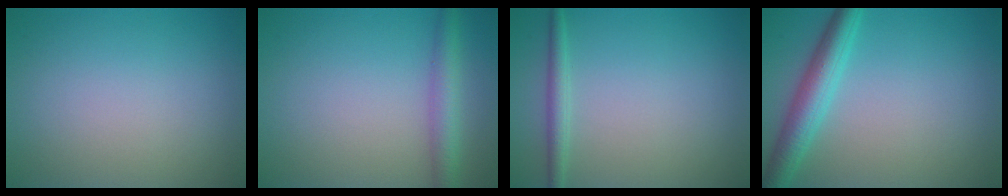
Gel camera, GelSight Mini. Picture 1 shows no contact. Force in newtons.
{"total": 3.0, "press": 3.0, "slide": 0.1}
{"total": 1.7, "press": 1.7, "slide": 0.0}
{"total": 4.3, "press": 4.3, "slide": 0.1}